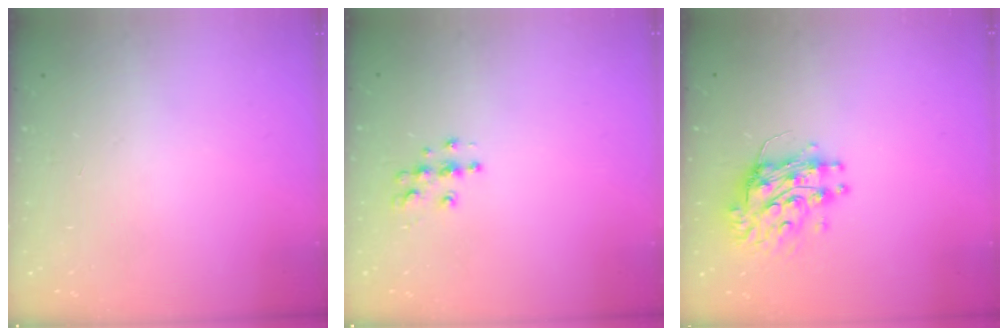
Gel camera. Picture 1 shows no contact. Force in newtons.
{"total": 5.8, "press": 5.8, "slide": 0.2}
{"total": 10.1, "press": 10.1, "slide": 1.0}